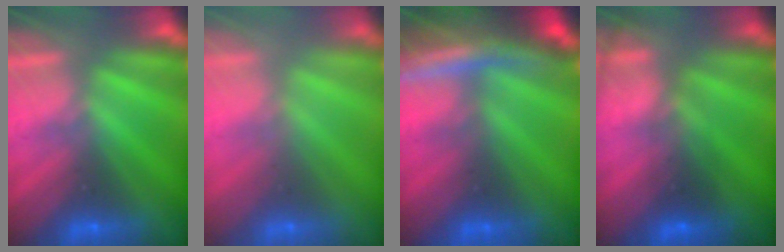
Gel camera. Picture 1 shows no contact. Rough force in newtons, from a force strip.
{"total": 2.9}
{"total": 7.4}
{"total": 11.4}